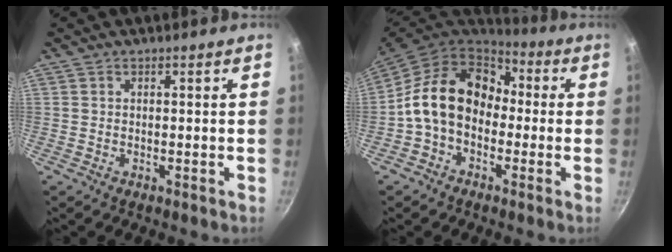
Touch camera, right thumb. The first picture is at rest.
{"total": 14.8, "force": [-0.6, 11.3, 9.6], "torque": [-0.134, 0.043, -0.029]}